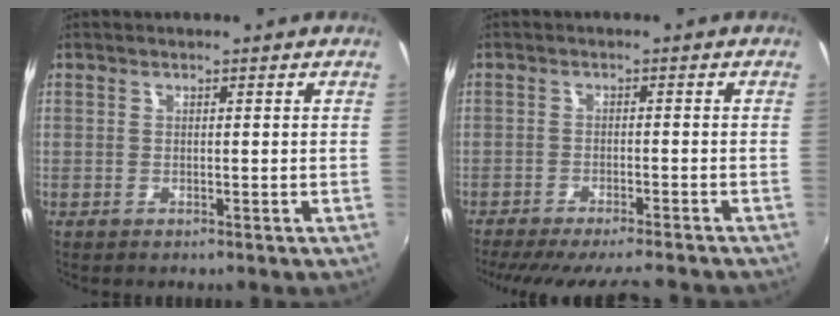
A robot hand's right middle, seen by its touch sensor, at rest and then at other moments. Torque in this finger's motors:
{"motor_torque": [1.07, -1.07, 0.20, 0.07]}